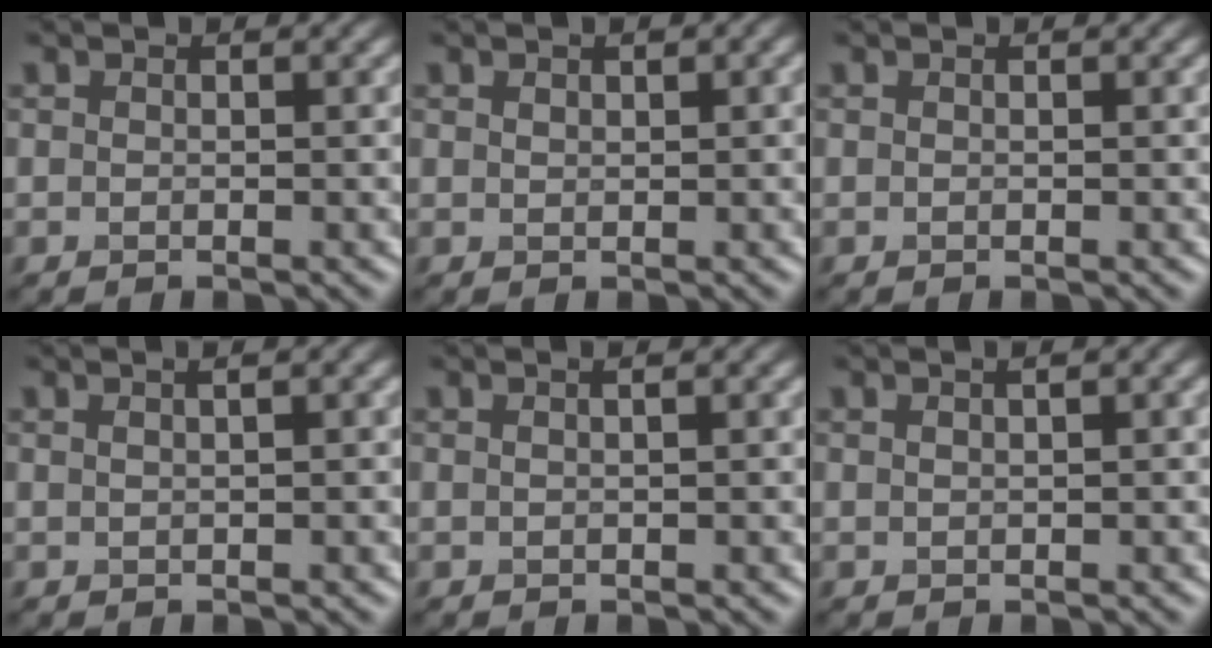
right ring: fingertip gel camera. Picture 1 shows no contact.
{"total": 1.1, "force": [0.6, 0.5, 0.8], "torque": [-0.013, 0.003, 0.012]}
{"total": 0.0}
{"total": 3.4, "force": [1.5, 1.6, 2.6], "torque": [-0.016, 0.017, 0.000]}
{"total": 1.6, "force": [0.7, 0.6, 1.3], "torque": [-0.011, 0.000, 0.002]}
{"total": 2.0, "force": [0.9, 0.7, 1.7], "torque": [-0.018, 0.000, 0.010]}